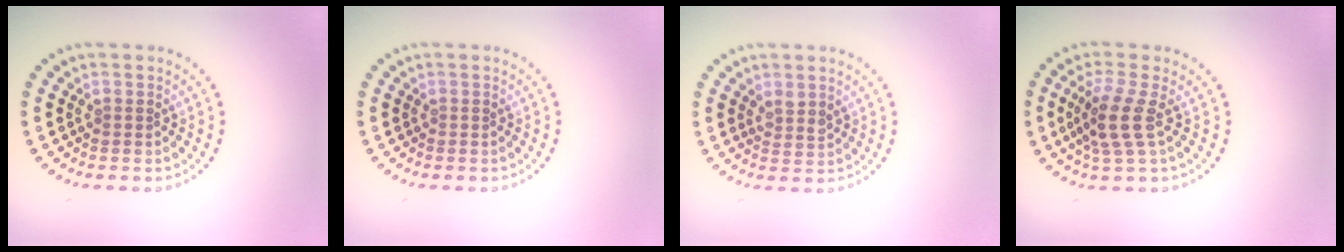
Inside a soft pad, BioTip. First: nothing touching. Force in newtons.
{"total": 0.0}
{"total": 1.4, "press": 1.2, "slide": 0.7}
{"total": 3.4, "press": 2.7, "slide": 2.1}